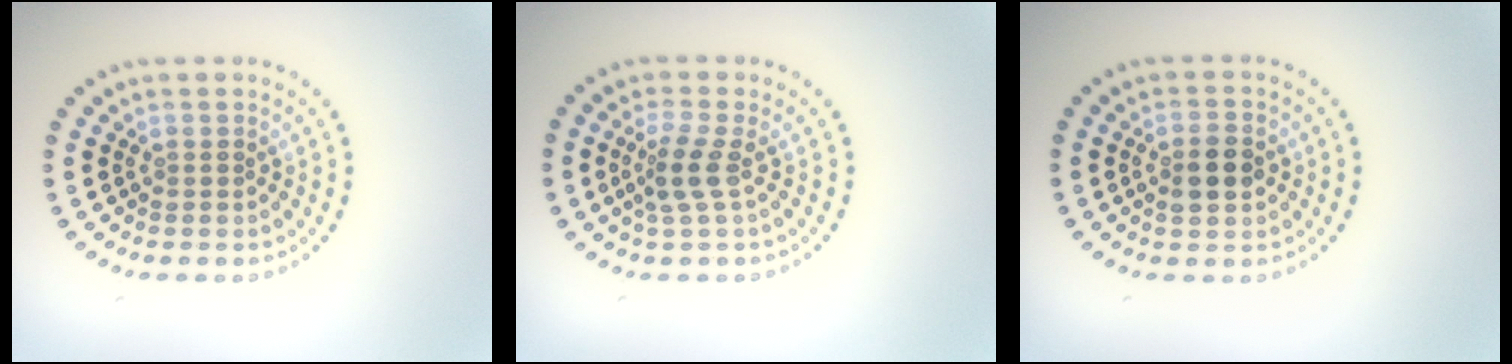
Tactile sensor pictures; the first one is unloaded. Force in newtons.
{"total": 2.3, "press": 1.9, "slide": 1.3}
{"total": 2.8, "press": 2.8, "slide": 0.0}